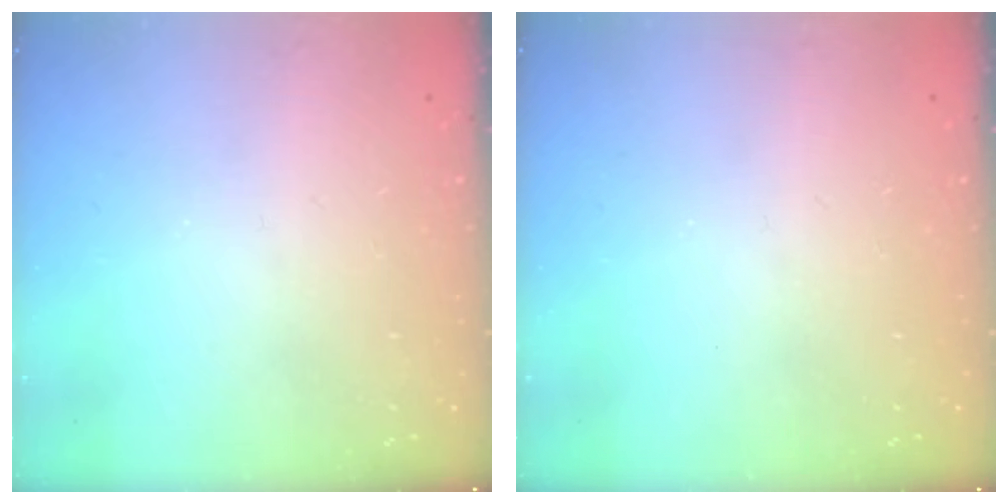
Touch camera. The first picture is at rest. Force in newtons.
{"total": 0.0}